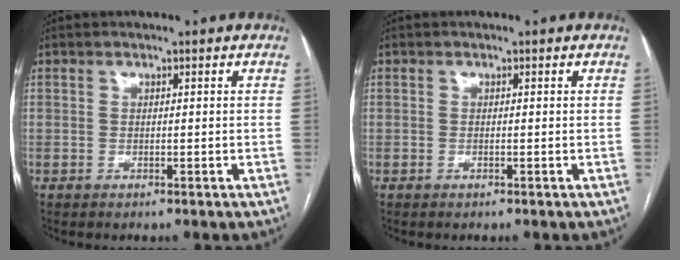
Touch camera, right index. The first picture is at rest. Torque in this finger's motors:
{"motor_torque": [0.16, 0.15, -0.01, 0.01]}